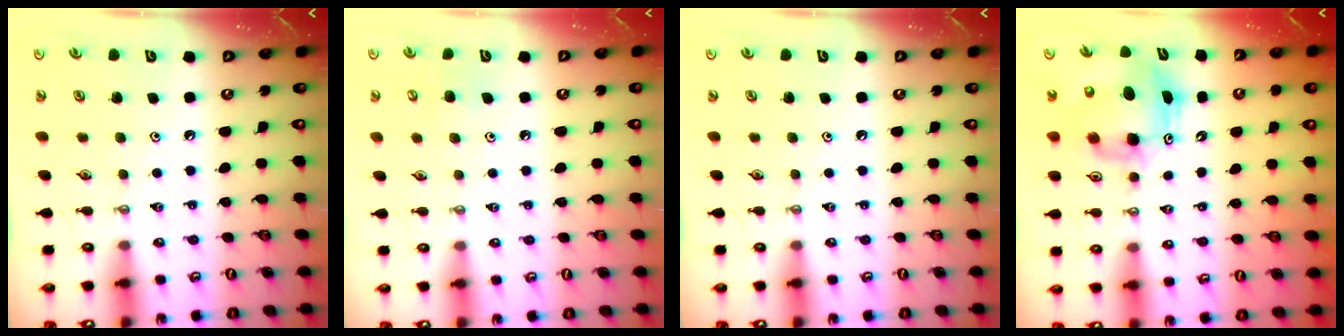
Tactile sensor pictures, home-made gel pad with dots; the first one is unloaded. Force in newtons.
{"total": 5.0, "press": 5.0, "slide": 0.5}
{"total": 0.0}
{"total": 8.0, "press": 7.8, "slide": 1.7}